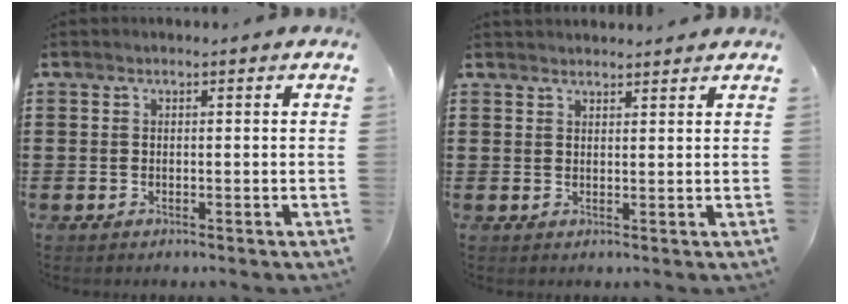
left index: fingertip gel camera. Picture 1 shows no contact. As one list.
[{"total": 1.6, "force": [1.5, 0.2, -0.1], "torque": [-0.001, 0.001, 0.031]}]